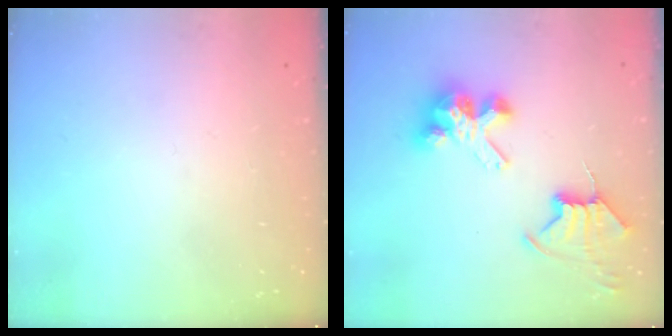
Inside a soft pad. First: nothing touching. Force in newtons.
{"total": 9.8, "press": 9.7, "slide": 1.2}